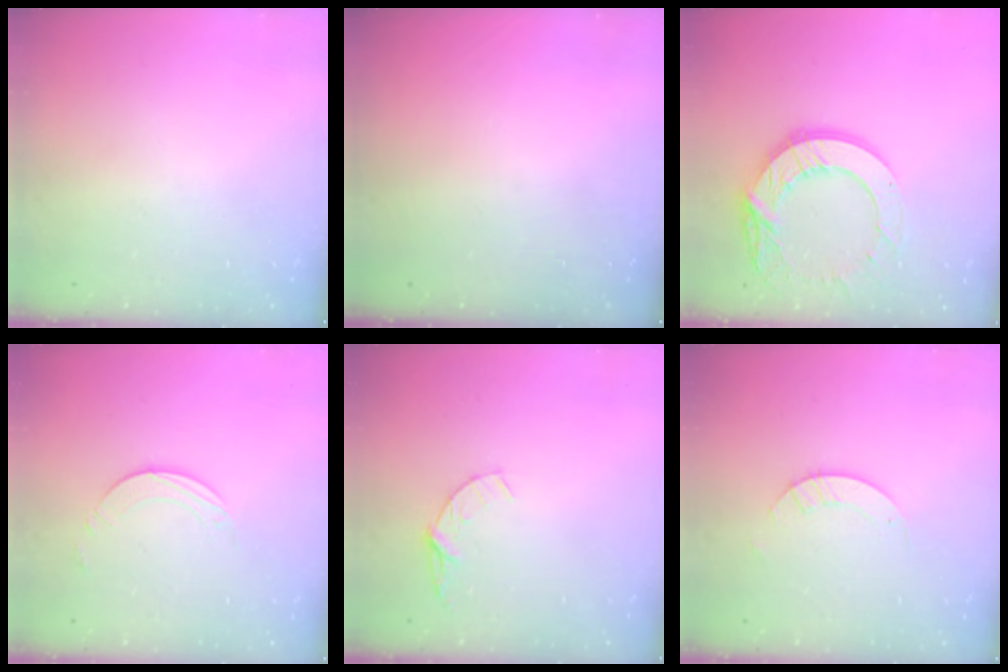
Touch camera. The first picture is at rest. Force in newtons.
{"total": 0.0}
{"total": 16.0, "press": 15.9, "slide": 1.4}
{"total": 1.7, "press": 1.7, "slide": 0.2}
{"total": 4.5, "press": 4.5, "slide": 0.5}
{"total": 2.9, "press": 2.9, "slide": 0.3}